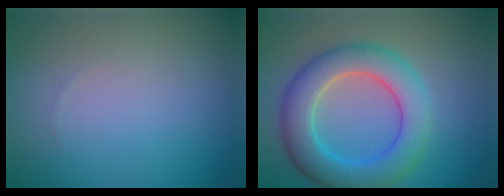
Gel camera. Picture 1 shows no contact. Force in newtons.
{"total": 7.3, "press": 7.3, "slide": 0.4}